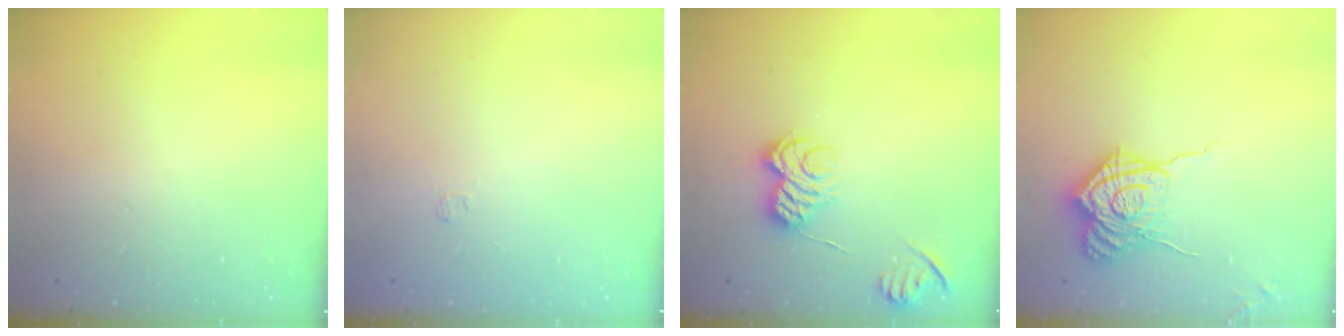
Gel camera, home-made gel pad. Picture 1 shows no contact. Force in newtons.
{"total": 1.7, "press": 1.2, "slide": 1.1}
{"total": 8.5, "press": 8.5, "slide": 0.6}
{"total": 16.2, "press": 16.2, "slide": 0.5}